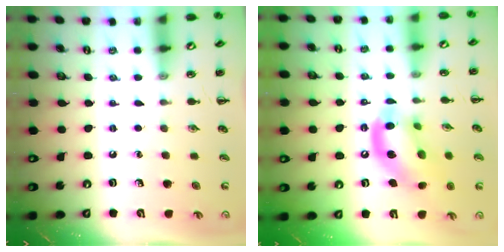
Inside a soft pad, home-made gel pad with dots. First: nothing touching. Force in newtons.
{"total": 15.2, "press": 15.1, "slide": 2.0}